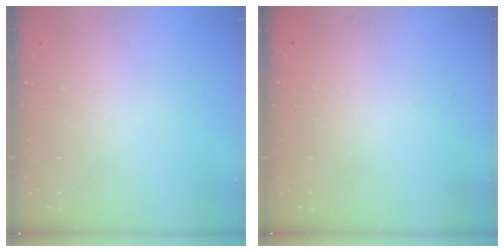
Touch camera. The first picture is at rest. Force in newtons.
{"total": 0.0}